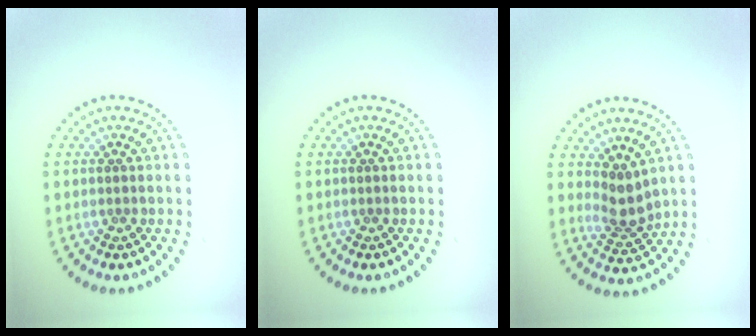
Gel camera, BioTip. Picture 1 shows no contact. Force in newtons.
{"total": 0.0}
{"total": 2.6, "press": 2.0, "slide": 1.7}